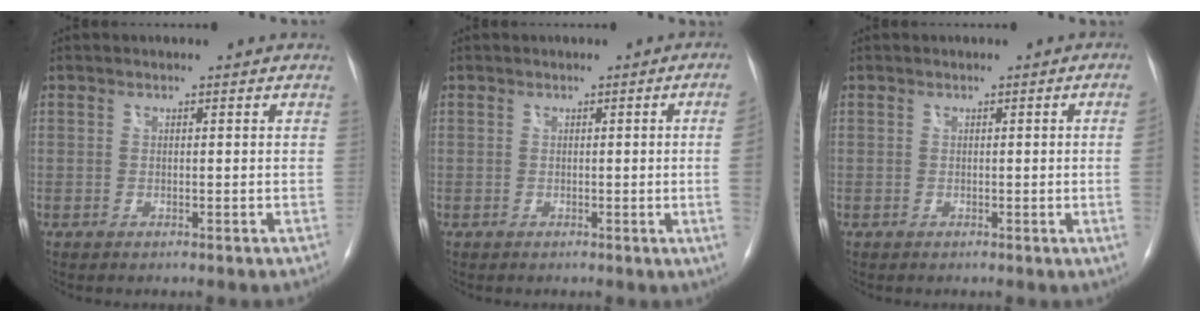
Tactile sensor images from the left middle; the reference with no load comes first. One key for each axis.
{"total": 4.3, "fx": -0.3, "fy": -1.7, "fz": 3.9, "tx": -0.045, "ty": -0.007, "tz": -0.003}
{"total": 2.6, "fx": -0.2, "fy": -1.1, "fz": 2.3, "tx": -0.028, "ty": -0.003, "tz": -0.001}